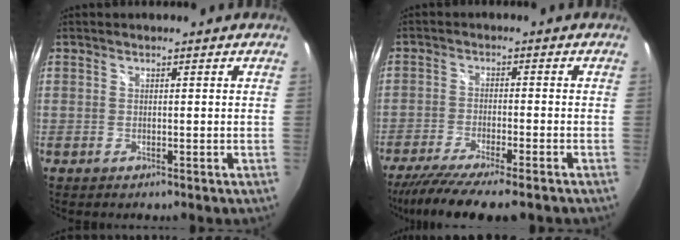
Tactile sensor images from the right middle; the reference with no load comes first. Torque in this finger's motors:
{"motor_torque": [1.11, -1.03, 0.19, 0.05]}